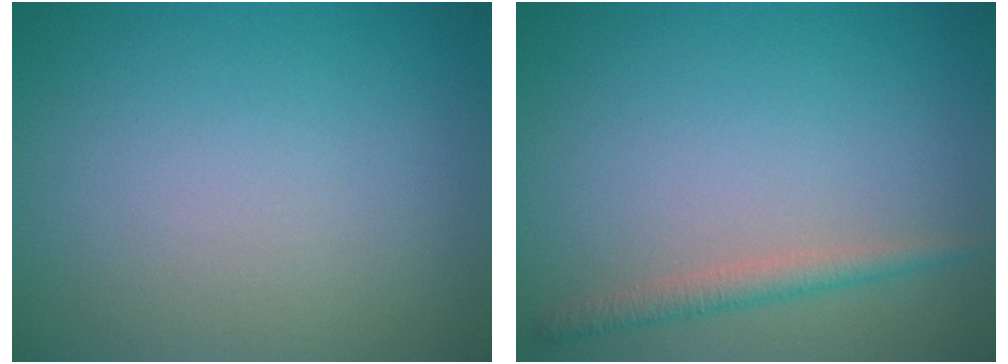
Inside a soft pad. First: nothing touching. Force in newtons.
{"total": 1.9, "press": 1.9, "slide": 0.0}